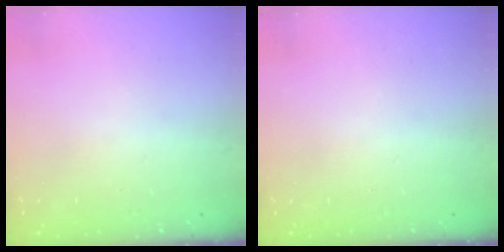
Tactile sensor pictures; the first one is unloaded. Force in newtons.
{"total": 0.0}